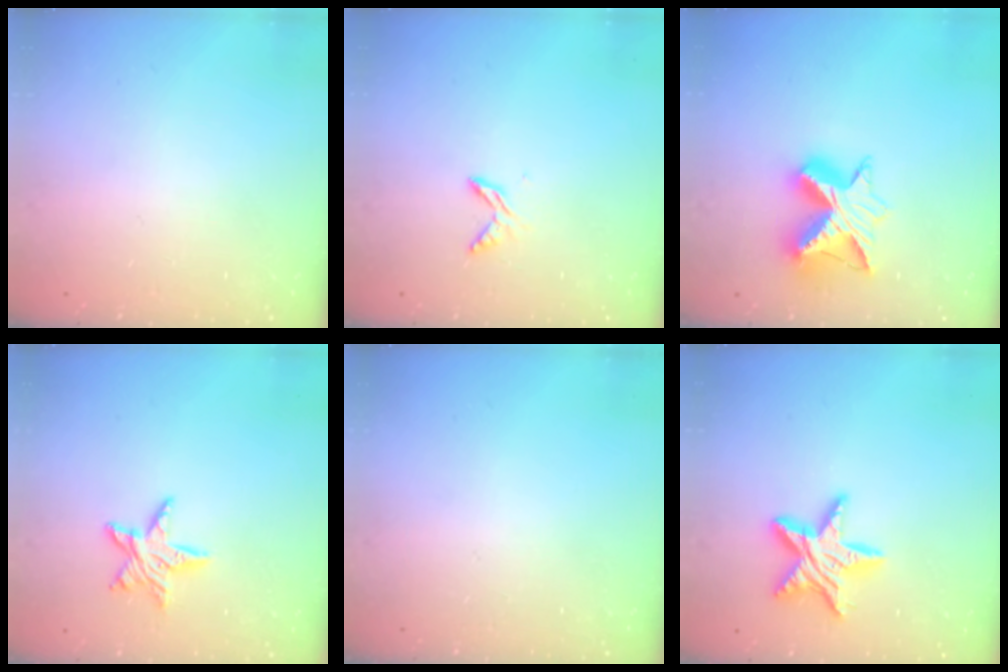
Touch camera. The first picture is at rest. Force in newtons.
{"total": 5.2, "press": 5.1, "slide": 0.7}
{"total": 12.8, "press": 12.8, "slide": 0.8}
{"total": 8.7, "press": 8.6, "slide": 0.6}
{"total": 0.0}
{"total": 12.9, "press": 12.9, "slide": 0.8}